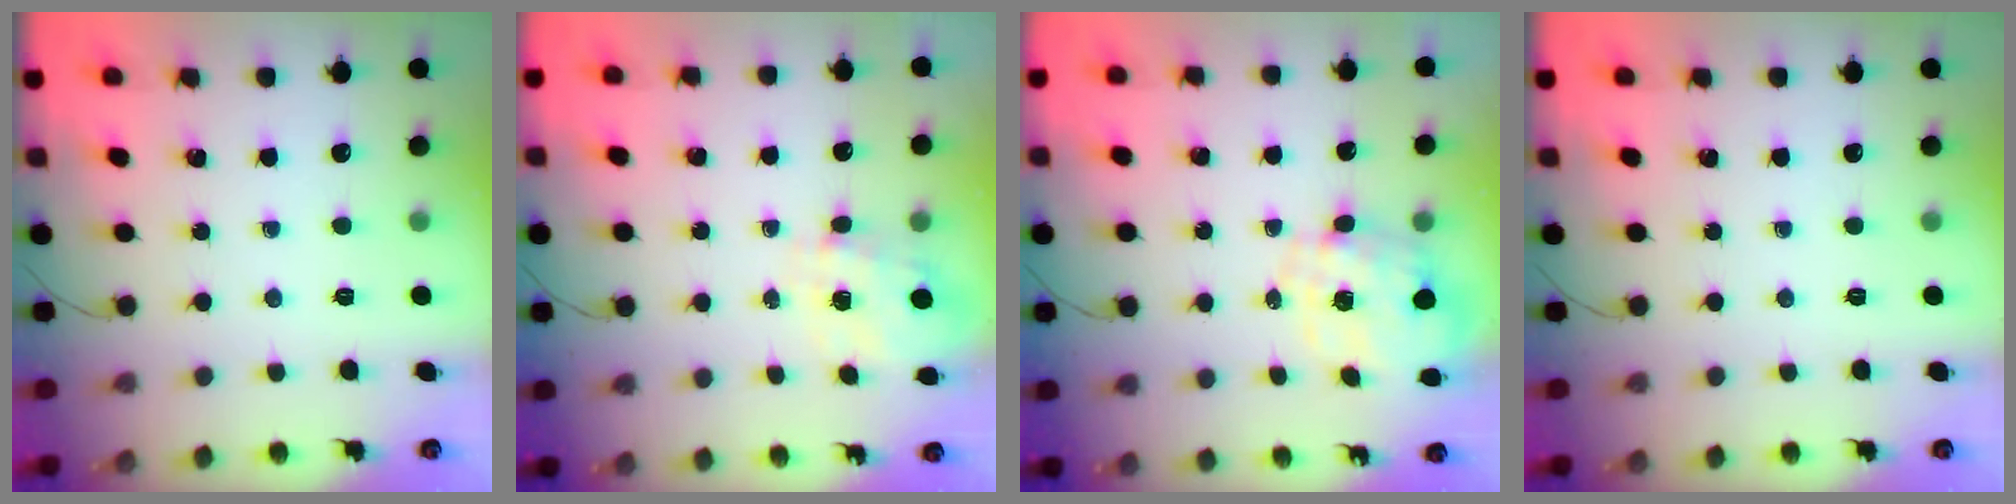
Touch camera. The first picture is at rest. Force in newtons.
{"total": 0.7, "press": 0.4, "slide": 0.6}
{"total": 2.3, "press": 2.1, "slide": 1.1}
{"total": 0.0}